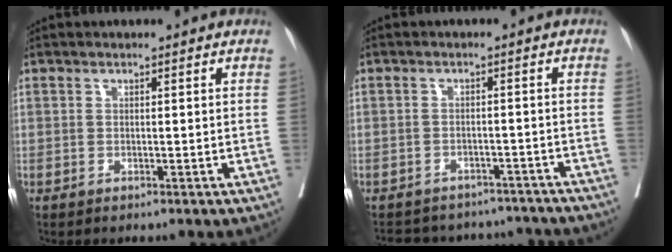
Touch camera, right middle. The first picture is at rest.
{"total": 14.4, "force": [-13.1, 5.1, 3.1], "torque": [-0.062, 0.015, -0.153]}